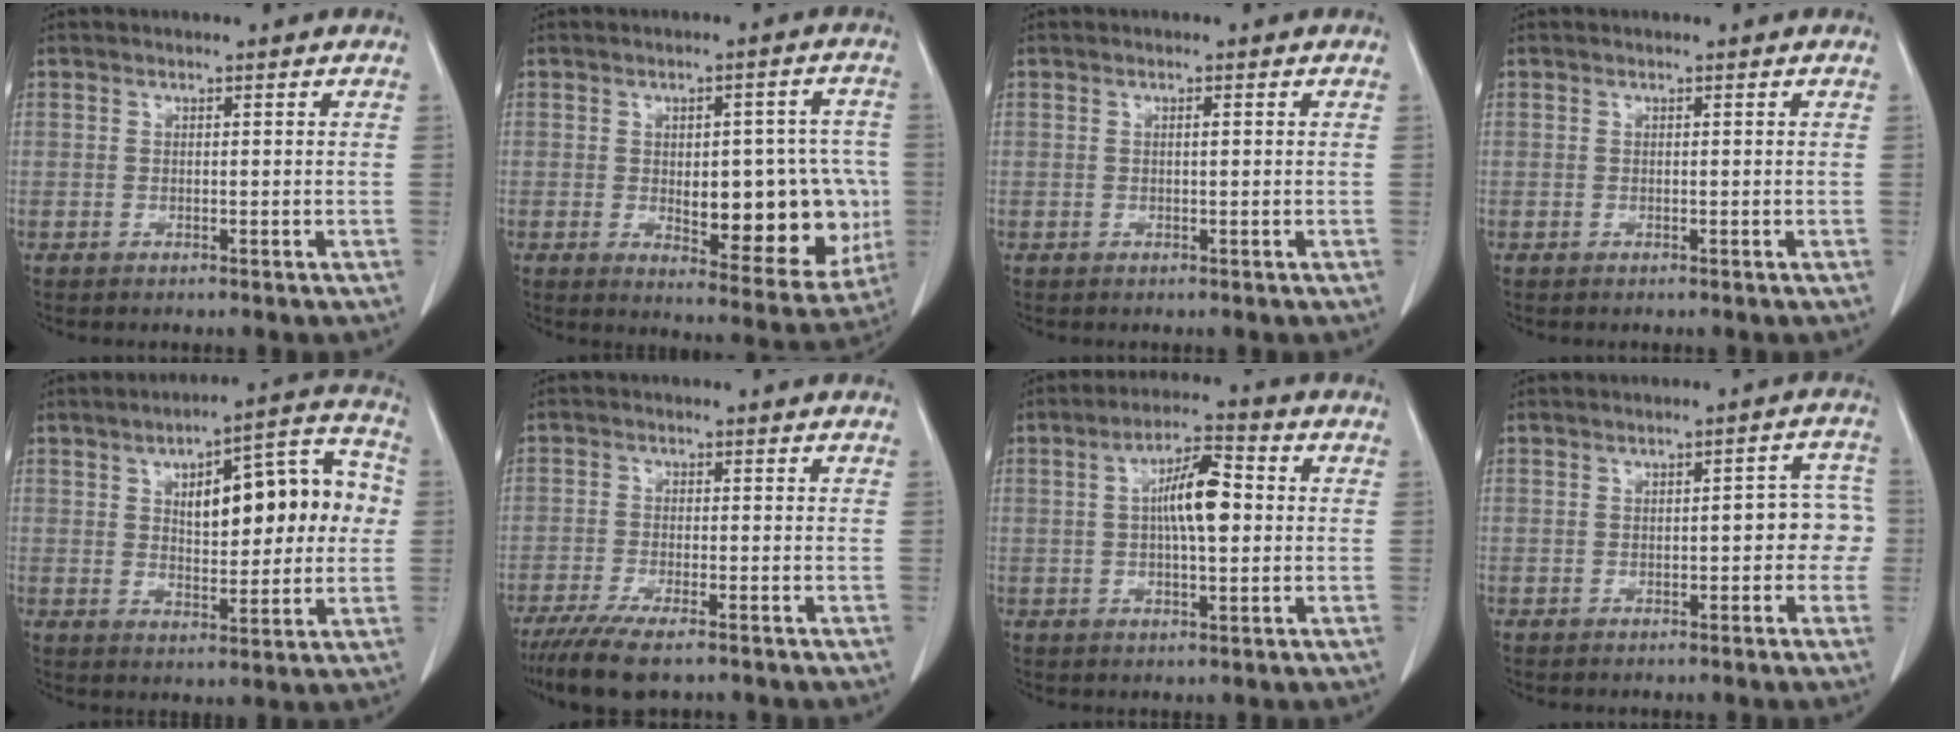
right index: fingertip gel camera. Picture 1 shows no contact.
{"total": 15.5, "force": [-1.7, 6.5, 14.0], "torque": [-0.163, 0.007, 0.000]}
{"total": 0.7, "force": [0.2, 0.1, 0.7], "torque": [-0.014, 0.001, 0.003]}
{"total": 0.0}
{"total": 16.1, "force": [2.7, 5.7, 14.8], "torque": [-0.194, 0.042, 0.045]}
{"total": 8.1, "force": [-6.2, 1.4, 5.1], "torque": [-0.084, -0.018, -0.098]}
{"total": 8.5, "force": [0.8, 2.2, 8.1], "torque": [-0.147, 0.016, 0.010]}
{"total": 5.5, "force": [-0.7, 2.3, 4.9], "torque": [-0.043, 0.031, -0.009]}